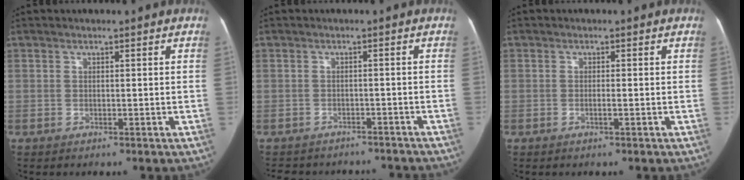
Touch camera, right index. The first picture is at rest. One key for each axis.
{"total": 10.2, "fx": -9.0, "fy": 4.5, "fz": 1.6, "tx": -0.026, "ty": 0.014, "tz": -0.107}
{"total": 1.2, "fx": -0.4, "fy": 0.2, "fz": 1.1, "tx": -0.021, "ty": 0.002, "tz": -0.008}